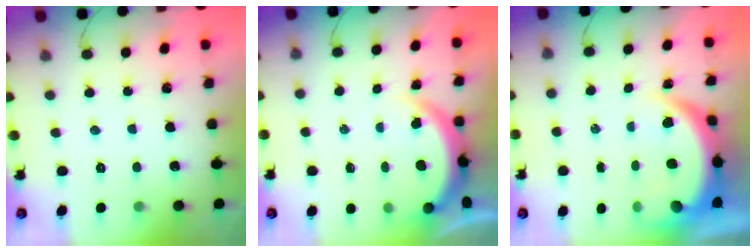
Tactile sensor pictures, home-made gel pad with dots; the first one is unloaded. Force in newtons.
{"total": 4.0, "press": 3.7, "slide": 1.5}
{"total": 9.1, "press": 9.0, "slide": 1.0}